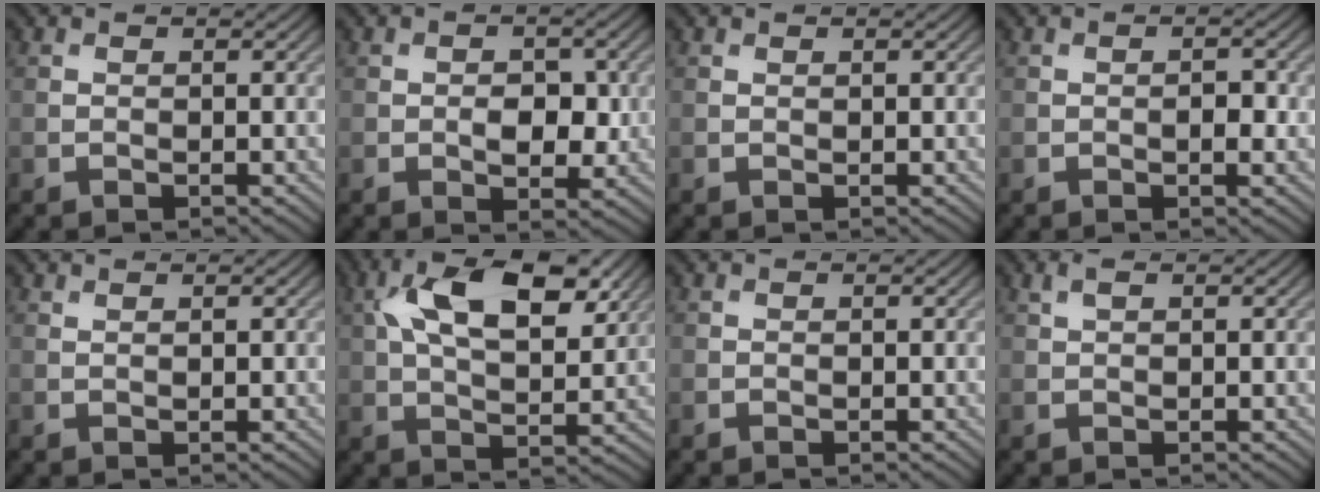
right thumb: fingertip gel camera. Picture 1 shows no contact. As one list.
[{"total": 3.9, "force": [-0.3, 2.3, 3.1], "torque": [-0.048, -0.007, -0.003]}, {"total": 0.0}, {"total": 2.0, "force": [-0.3, 0.9, 1.8], "torque": [-0.024, 0.001, -0.007]}, {"total": 0.5, "force": [0.4, 0.0, 0.3], "torque": [-0.004, 0.002, 0.010]}, {"total": 13.4, "force": [5.3, 6.4, 10.6], "torque": [-0.198, 0.011, 0.087]}, {"total": 0.0}, {"total": 1.2, "force": [0.7, 0.4, 0.9], "torque": [-0.028, 0.004, 0.016]}]